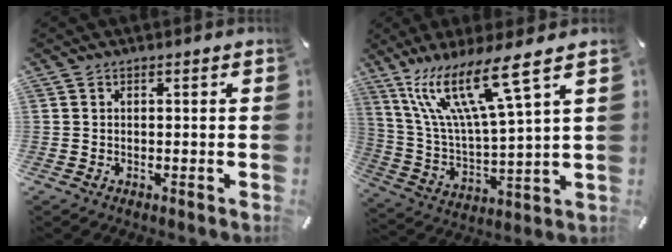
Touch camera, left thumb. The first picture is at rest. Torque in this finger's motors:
{"motor_torque": [2.35, 1.42, 1.39, -1.38, 0.42]}